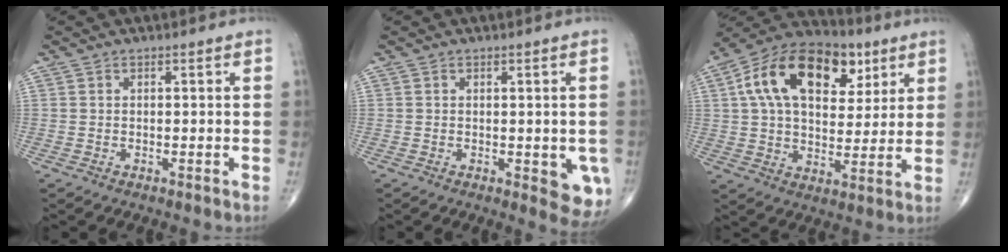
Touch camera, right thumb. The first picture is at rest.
{"total": 6.1, "force": [-1.4, 2.7, 5.3], "torque": [-0.038, -0.009, -0.013]}
{"total": 21.7, "force": [8.0, 13.2, 15.3], "torque": [-0.236, 0.007, 0.126]}